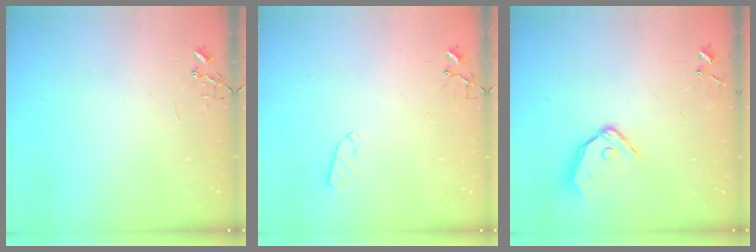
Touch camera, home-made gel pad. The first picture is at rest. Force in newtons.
{"total": 4.5, "press": 4.5, "slide": 0.4}
{"total": 12.4, "press": 12.2, "slide": 2.1}